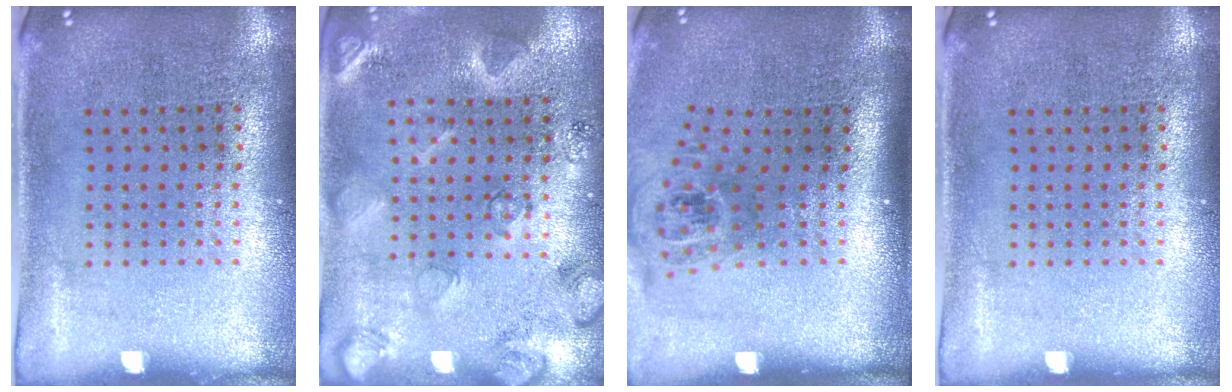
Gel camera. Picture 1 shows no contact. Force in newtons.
{"total": 2.3, "press": 2.2, "slide": 0.4}
{"total": 1.7, "press": 1.2, "slide": 1.2}
{"total": 0.0}